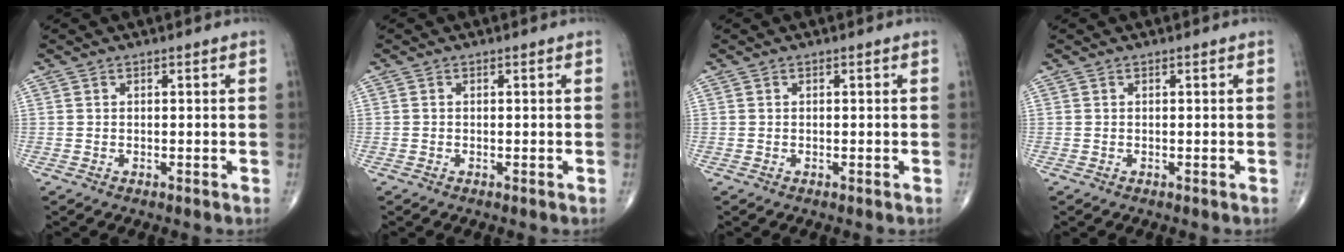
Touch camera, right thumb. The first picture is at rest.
{"total": 0.0}
{"total": 0.0}
{"total": 0.0}